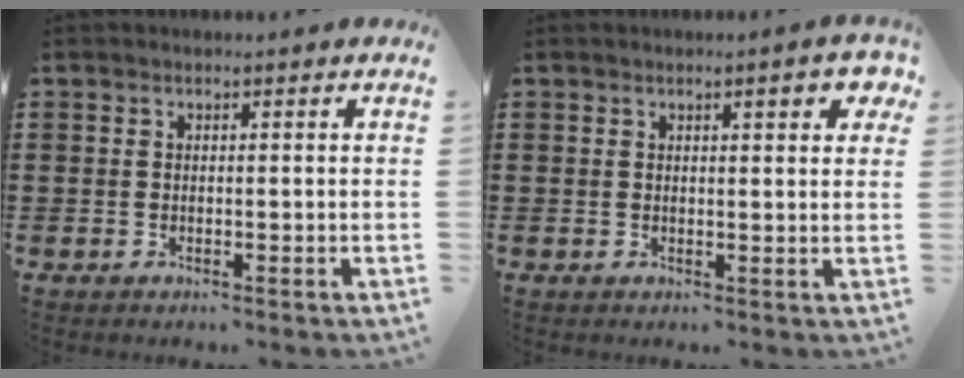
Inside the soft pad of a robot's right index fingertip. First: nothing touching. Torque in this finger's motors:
{"motor_torque": [0.18, -0.04, 0.06, 0.03]}